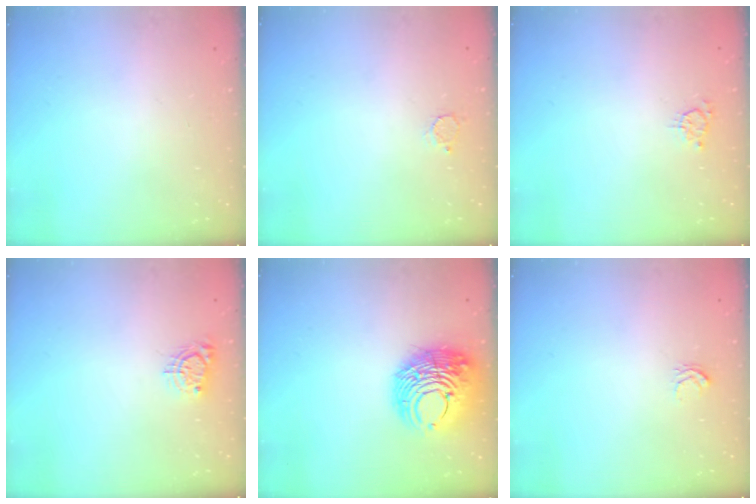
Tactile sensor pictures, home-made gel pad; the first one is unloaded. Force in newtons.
{"total": 2.3, "press": 2.3, "slide": 0.2}
{"total": 2.9, "press": 2.9, "slide": 0.5}
{"total": 4.8, "press": 4.8, "slide": 0.4}
{"total": 13.1, "press": 13.0, "slide": 2.1}
{"total": 2.6, "press": 2.6, "slide": 0.2}